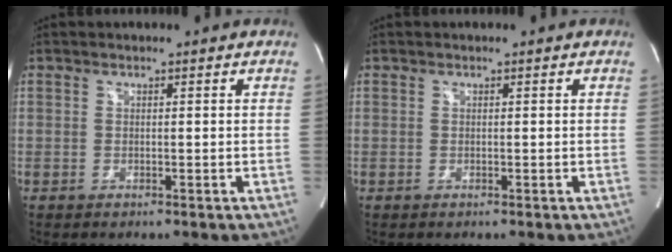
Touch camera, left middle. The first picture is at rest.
{"total": 0.0}